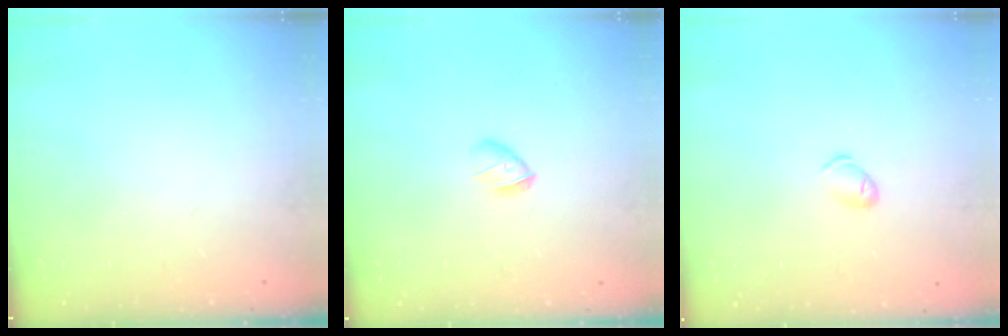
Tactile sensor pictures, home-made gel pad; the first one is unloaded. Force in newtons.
{"total": 3.7, "press": 3.6, "slide": 1.0}
{"total": 4.4, "press": 4.3, "slide": 0.9}